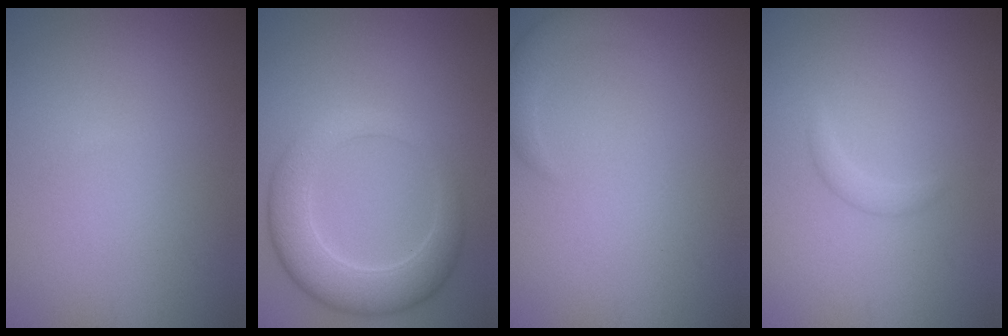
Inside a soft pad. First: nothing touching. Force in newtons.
{"total": 5.7, "press": 5.7, "slide": 0.3}
{"total": 2.2, "press": 2.2, "slide": 0.2}
{"total": 1.0, "press": 1.0, "slide": 0.0}